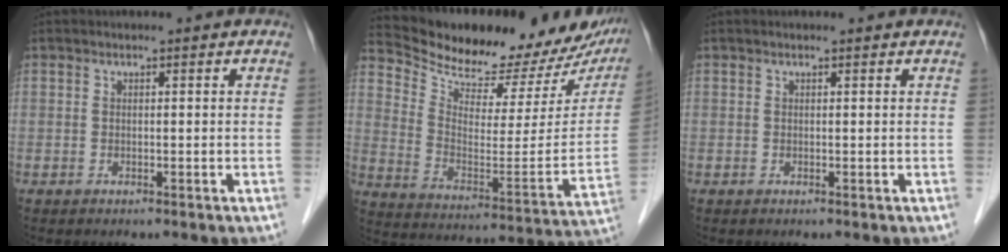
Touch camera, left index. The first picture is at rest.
{"total": 22.3, "force": [20.4, 6.1, 6.5], "torque": [-0.095, -0.049, 0.281]}
{"total": 0.5, "force": [0.5, 0.1, 0.2], "torque": [-0.007, 0.004, 0.005]}